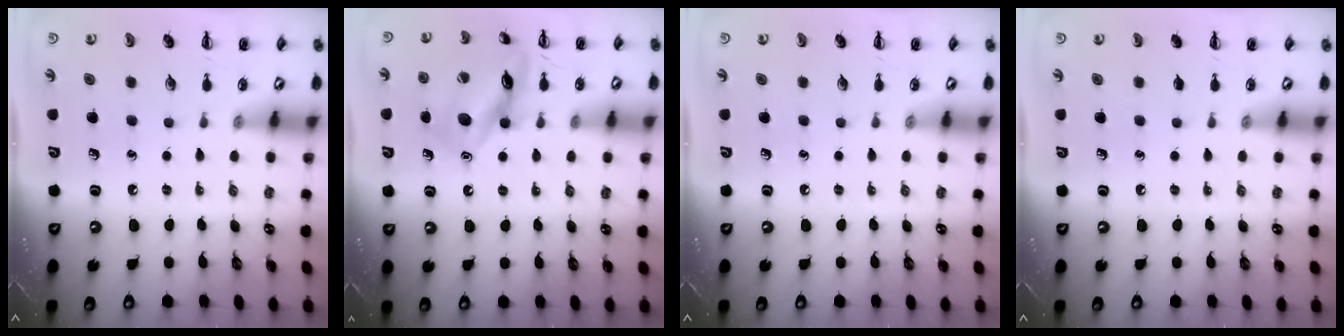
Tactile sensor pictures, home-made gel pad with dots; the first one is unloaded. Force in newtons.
{"total": 14.4, "press": 14.3, "slide": 1.1}
{"total": 0.0}
{"total": 0.0}